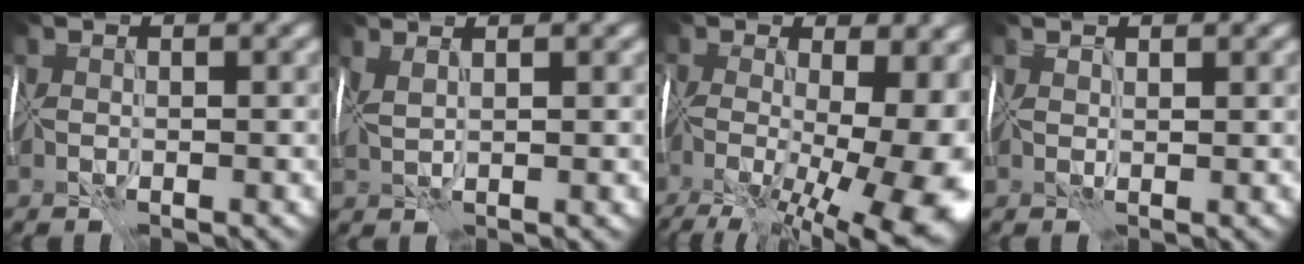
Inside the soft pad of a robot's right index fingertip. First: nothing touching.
{"total": 3.4, "force": [2.1, 1.2, 2.3], "torque": [-0.025, 0.026, 0.017]}
{"total": 18.2, "force": [-5.5, 8.1, 15.3], "torque": [-0.212, -0.014, -0.038]}
{"total": 1.3, "force": [1.2, 0.3, 0.6], "torque": [-0.005, 0.000, 0.019]}